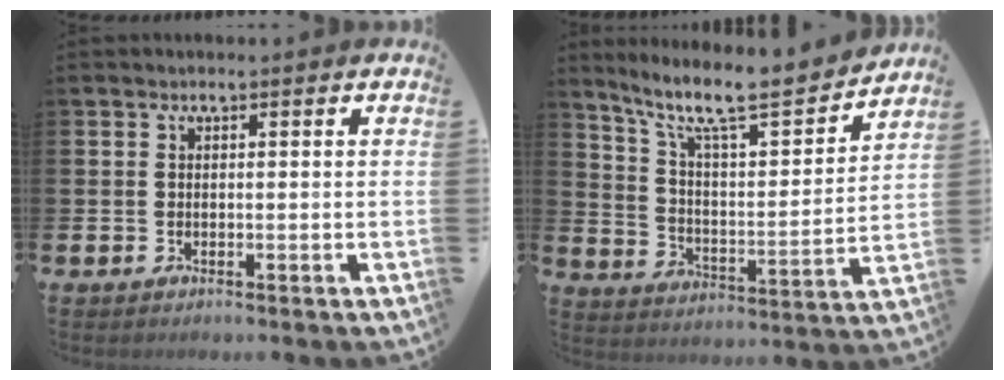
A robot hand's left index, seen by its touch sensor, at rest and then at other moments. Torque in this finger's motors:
{"motor_torque": [0.98, -1.16, 0.65, 0.21]}